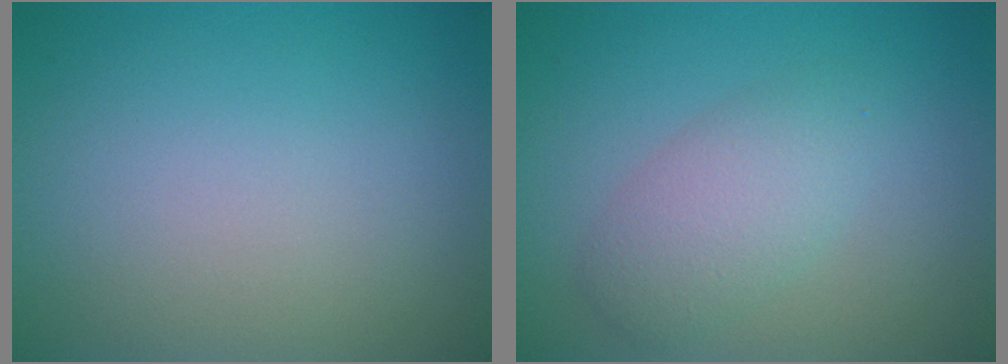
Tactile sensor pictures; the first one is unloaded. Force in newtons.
{"total": 3.2, "press": 3.2, "slide": 0.0}